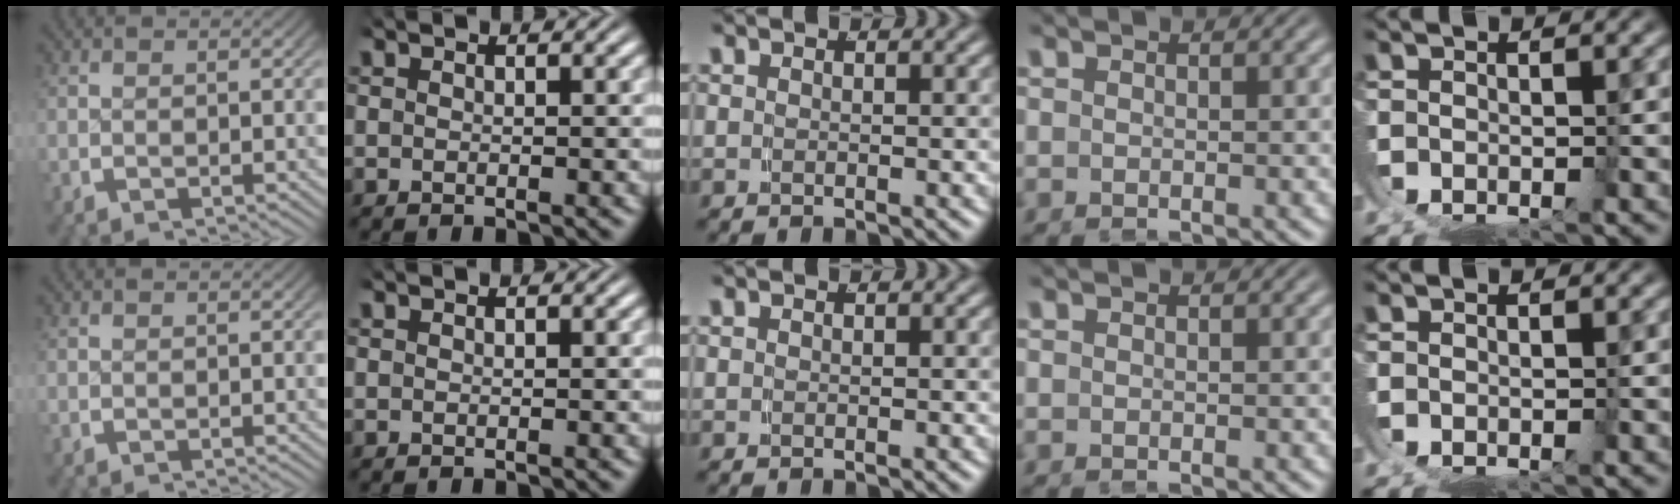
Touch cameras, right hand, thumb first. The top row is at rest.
{}